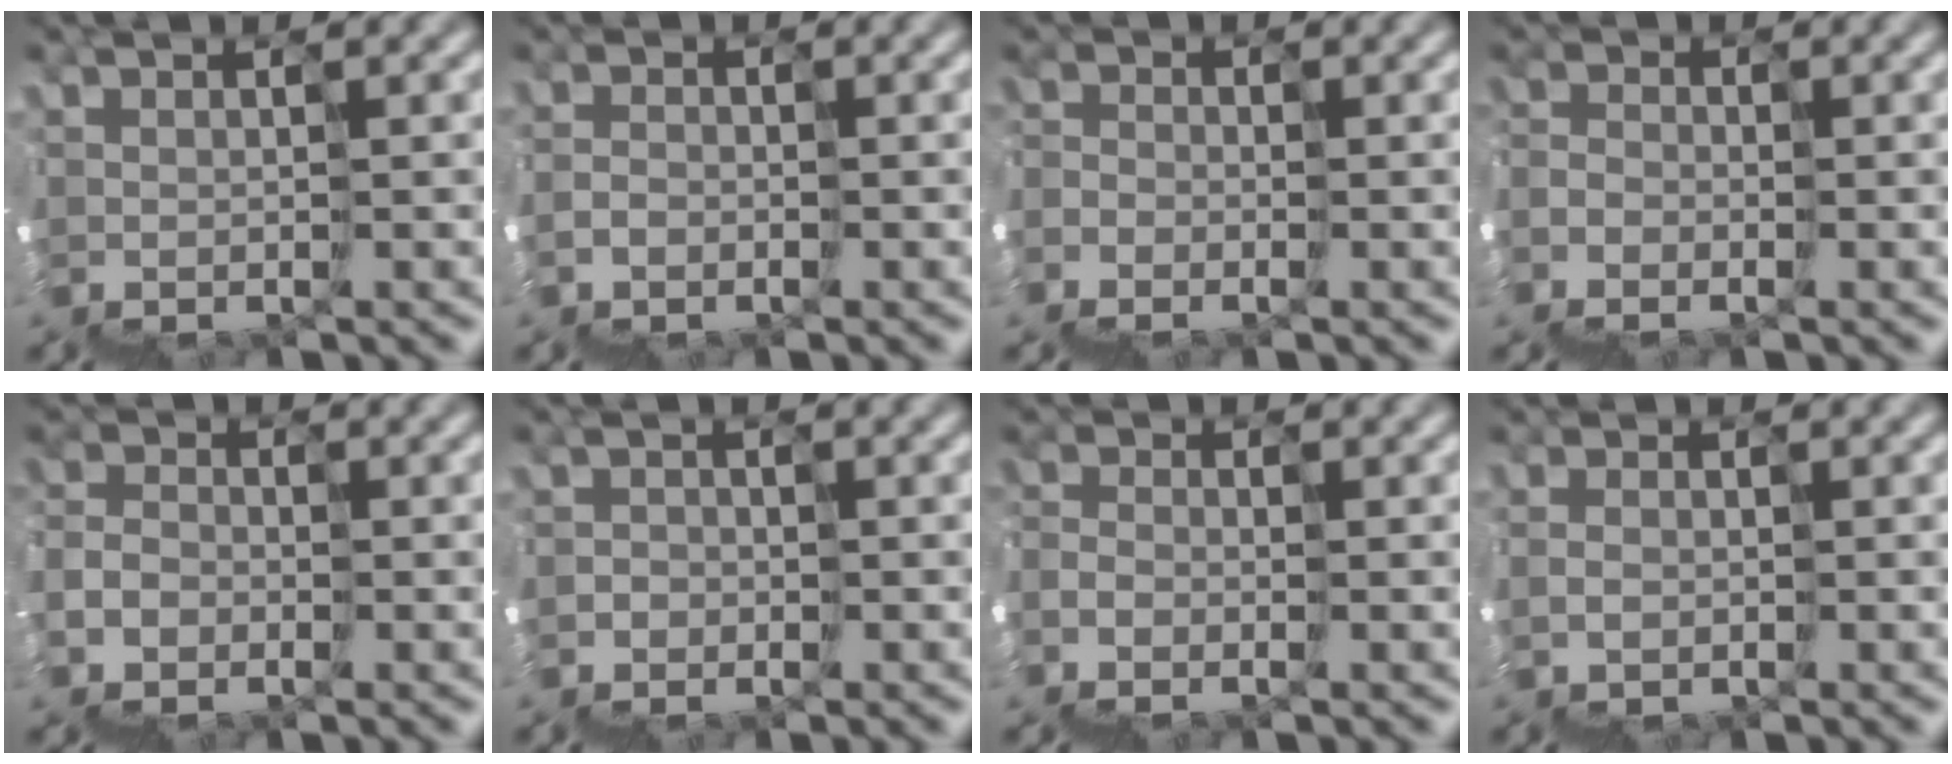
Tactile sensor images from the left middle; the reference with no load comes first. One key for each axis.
{"total": 2.8, "fx": -2.4, "fy": 1.3, "fz": -0.5, "tx": 0.019, "ty": -0.002, "tz": -0.045}
{"total": 4.1, "fx": -3.6, "fy": 1.8, "fz": -0.4, "tx": 0.018, "ty": -0.008, "tz": -0.057}
{"total": 4.1, "fx": -3.8, "fy": 1.5, "fz": -0.7, "tx": 0.023, "ty": -0.008, "tz": -0.062}
{"total": 4.2, "fx": -3.4, "fy": 1.9, "fz": -1.5, "tx": 0.041, "ty": 0.000, "tz": -0.056}
{"total": 2.3, "fx": -1.5, "fy": 1.7, "fz": -0.5, "tx": 0.015, "ty": -0.002, "tz": -0.031}
{"total": 3.6, "fx": -3.3, "fy": 1.2, "fz": -0.4, "tx": 0.016, "ty": -0.011, "tz": -0.055}
{"total": 1.4, "fx": -1.3, "fy": 0.3, "fz": -0.5, "tx": 0.015, "ty": -0.006, "tz": -0.023}